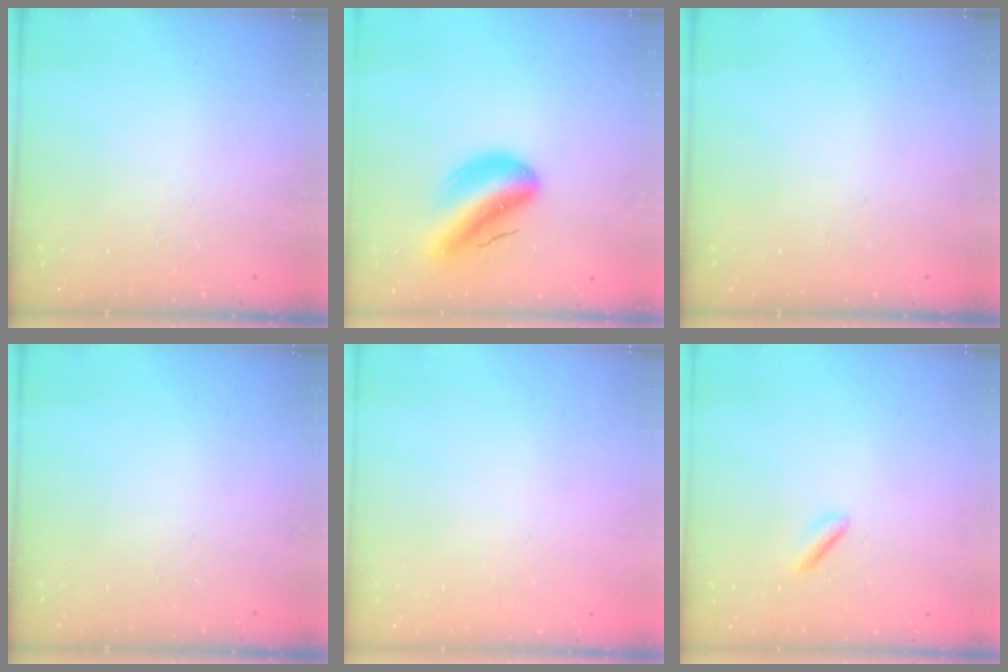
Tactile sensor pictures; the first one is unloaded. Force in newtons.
{"total": 11.4, "press": 10.9, "slide": 3.3}
{"total": 0.0}
{"total": 0.0}
{"total": 2.2, "press": 2.2, "slide": 0.1}
{"total": 1.5, "press": 1.3, "slide": 0.7}